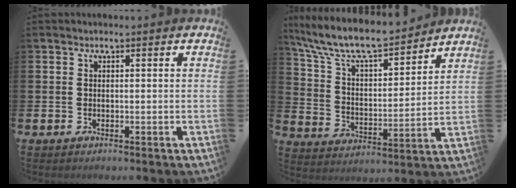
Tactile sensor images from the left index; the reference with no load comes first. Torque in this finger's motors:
{"motor_torque": [0.27, -0.32, 0.91, 0.21]}